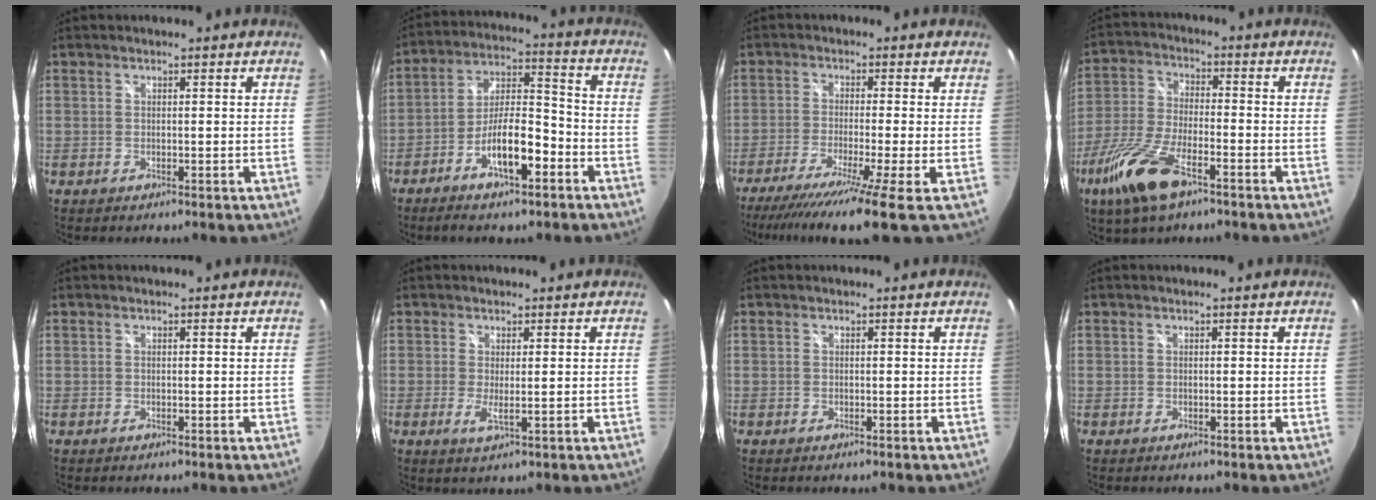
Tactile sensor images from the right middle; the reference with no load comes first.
{"total": 10.7, "force": [-5.9, 2.9, 8.5], "torque": [-0.161, 0.015, -0.097]}
{"total": 12.7, "force": [-9.1, -1.5, 8.7], "torque": [-0.183, -0.053, -0.154]}
{"total": 13.1, "force": [-7.7, 4.6, 9.6], "torque": [-0.218, -0.020, -0.152]}
{"total": 0.0}
{"total": 2.3, "force": [0.0, 0.1, 2.3], "torque": [-0.044, -0.008, -0.001]}
{"total": 0.0}
{"total": 0.0}